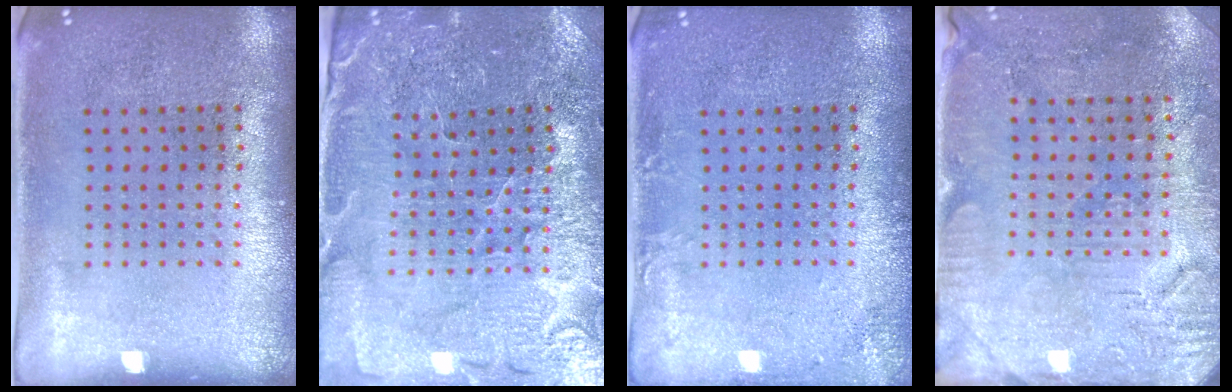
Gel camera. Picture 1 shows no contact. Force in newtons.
{"total": 3.3, "press": 3.3, "slide": 0.3}
{"total": 1.7, "press": 1.7, "slide": 0.3}
{"total": 3.0, "press": 2.9, "slide": 0.8}